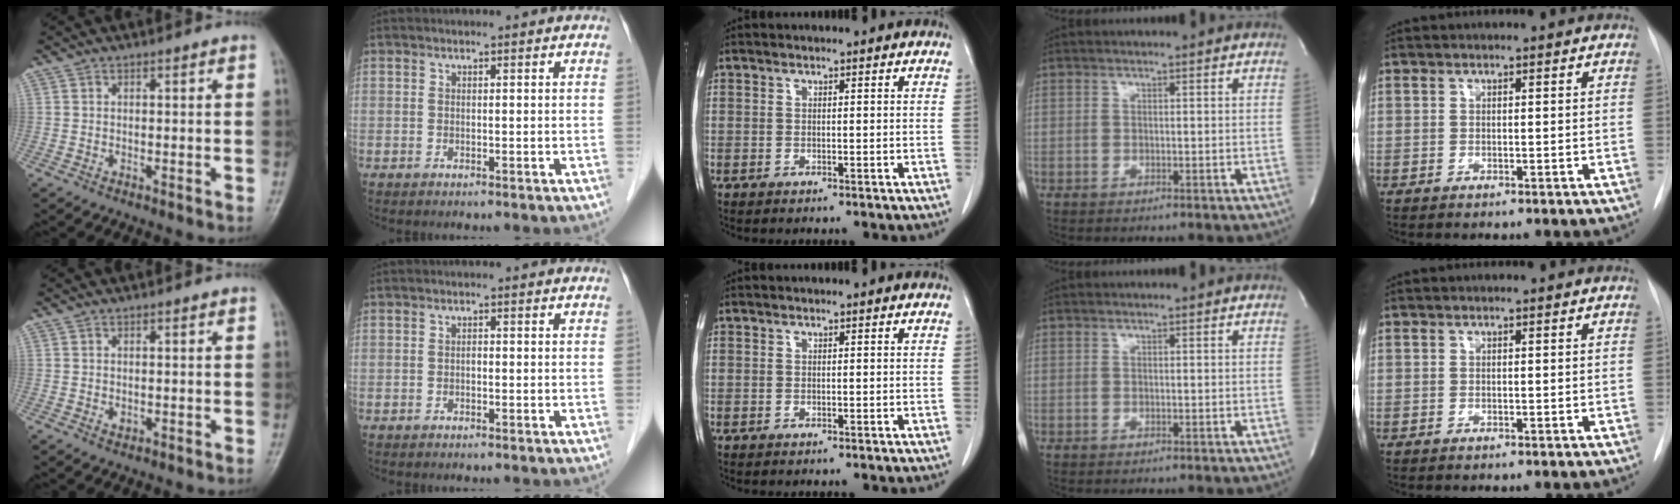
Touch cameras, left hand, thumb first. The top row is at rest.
{"thumb": {"total": 0.9, "force": [0.1, 0.8, 0.6], "torque": [-0.007, -0.001, 0.004]}, "index": {"total": 0.6, "force": [-0.1, 0.3, 0.5], "torque": [-0.008, 0.002, -0.003]}}